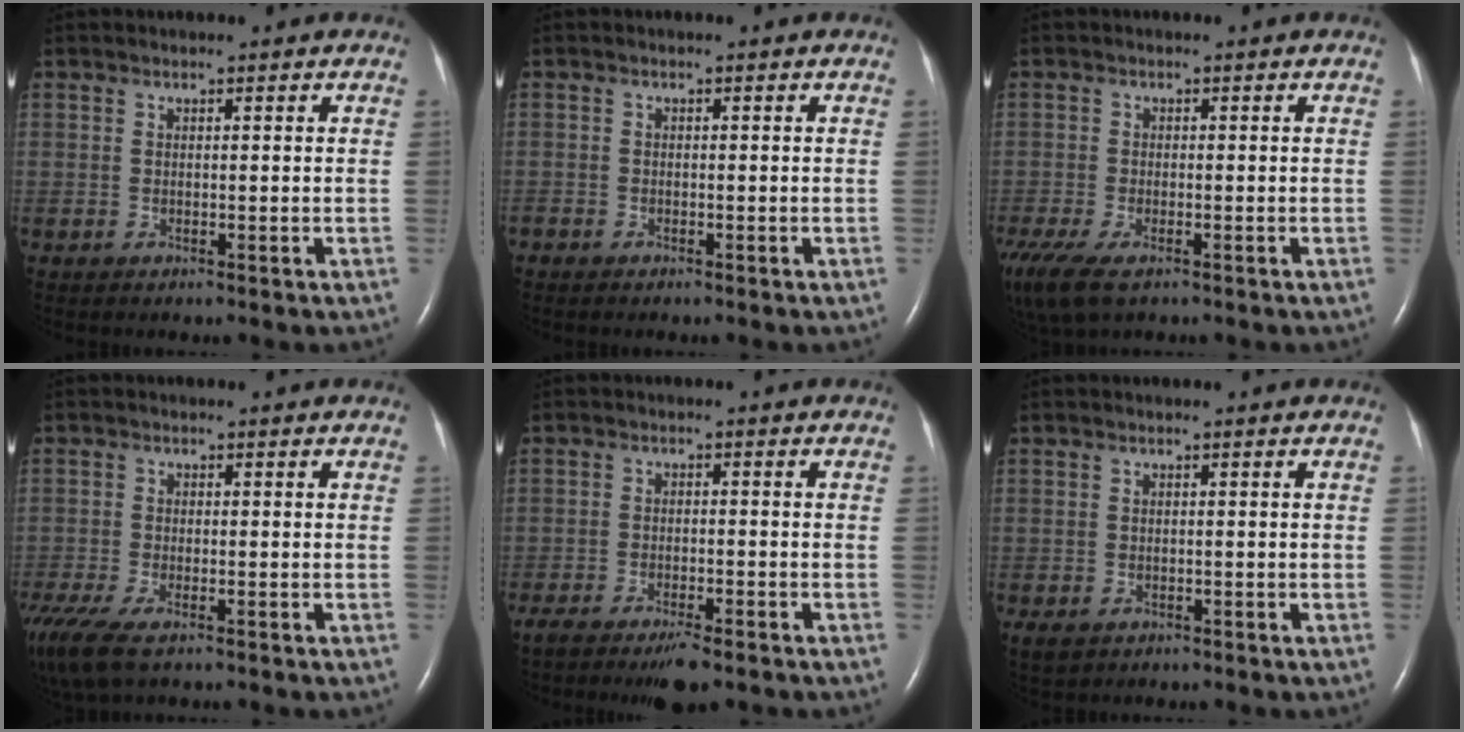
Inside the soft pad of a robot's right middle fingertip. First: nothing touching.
{"total": 0.9, "force": [-0.7, 0.4, 0.1], "torque": [-0.006, 0.001, -0.015]}
{"total": 10.6, "force": [-6.8, 4.4, 6.9], "torque": [-0.165, -0.027, -0.112]}
{"total": 9.8, "force": [-6.6, 3.4, 6.4], "torque": [-0.147, -0.027, -0.113]}
{"total": 6.6, "force": [-5.1, 1.2, 4.1], "torque": [-0.063, -0.014, -0.076]}
{"total": 2.3, "force": [-1.3, 1.6, 1.0], "torque": [-0.019, -0.002, -0.013]}